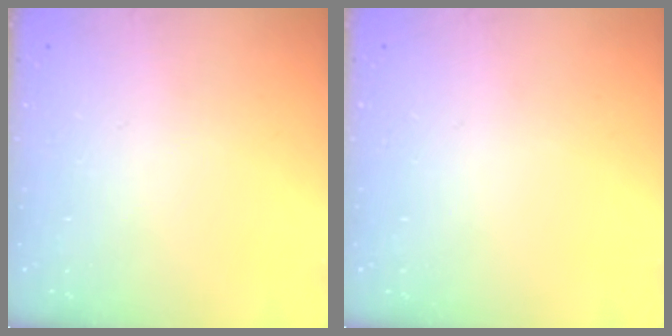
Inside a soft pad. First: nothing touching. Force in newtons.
{"total": 0.0}